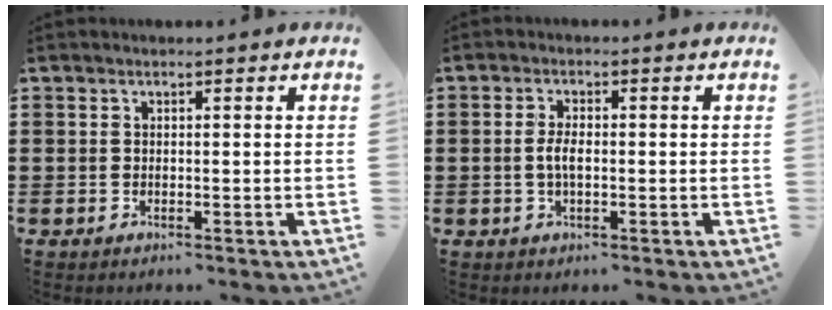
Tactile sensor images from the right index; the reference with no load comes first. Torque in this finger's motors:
{"motor_torque": [0.62, 0.39, 0.26, 0.09]}